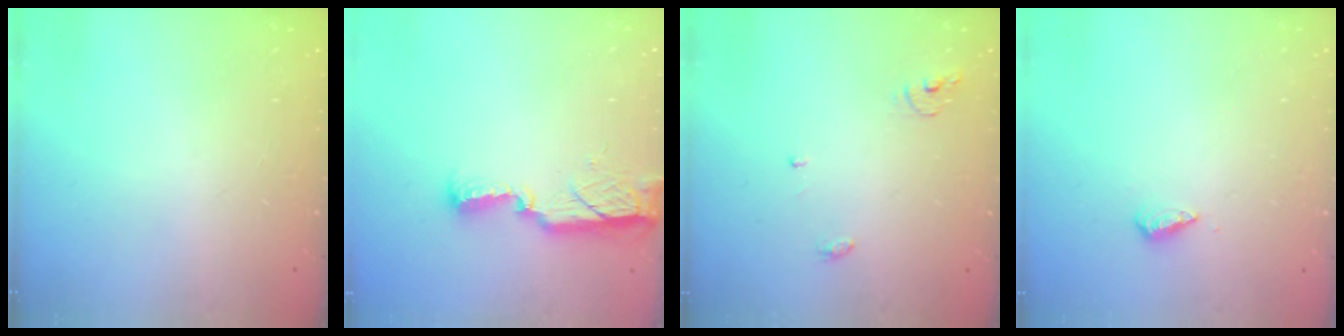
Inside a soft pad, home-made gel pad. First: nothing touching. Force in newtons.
{"total": 11.7, "press": 10.4, "slide": 5.3}
{"total": 4.1, "press": 4.0, "slide": 0.3}
{"total": 4.2, "press": 4.1, "slide": 1.0}